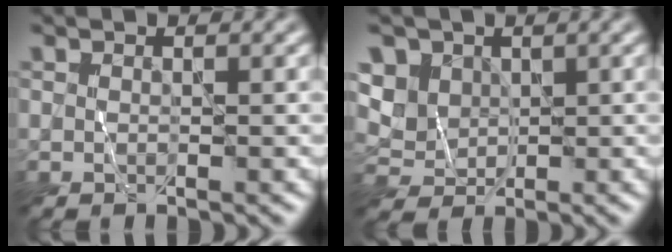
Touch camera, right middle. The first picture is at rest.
{"total": 4.3, "force": [2.1, 3.4, 1.5], "torque": [-0.058, 0.000, 0.049]}